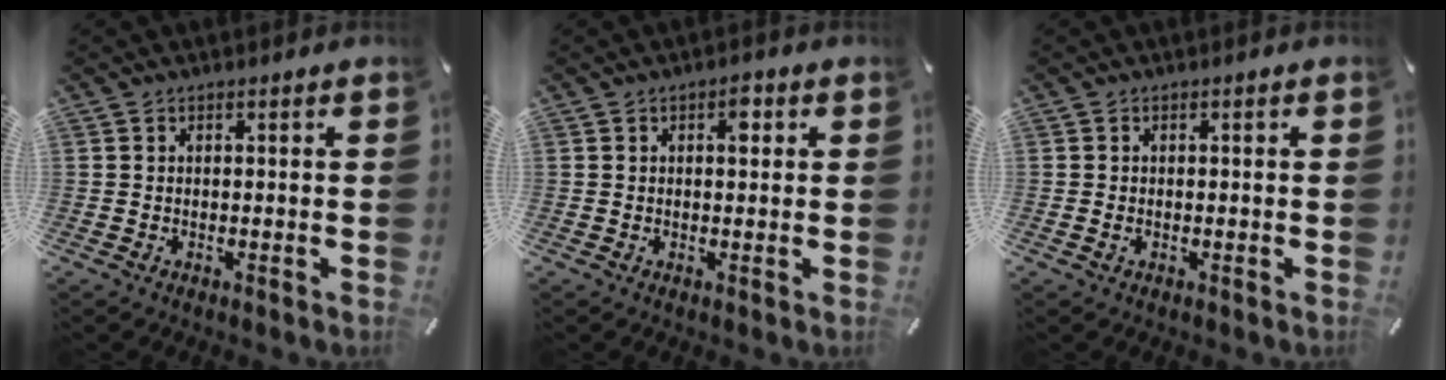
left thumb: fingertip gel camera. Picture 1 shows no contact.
{"total": 3.0, "force": [1.0, 1.5, 2.4], "torque": [-0.027, -0.002, 0.010]}
{"total": 0.9, "force": [-0.2, 0.4, 0.8], "torque": [-0.015, 0.002, -0.004]}